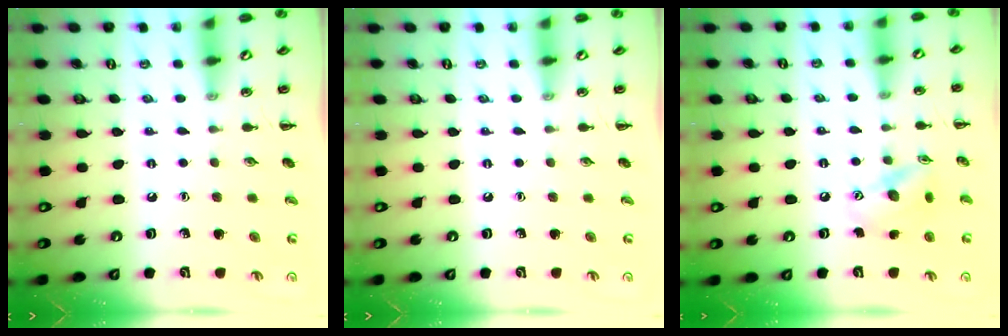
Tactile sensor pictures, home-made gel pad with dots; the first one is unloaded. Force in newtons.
{"total": 0.0}
{"total": 12.6, "press": 12.5, "slide": 1.9}